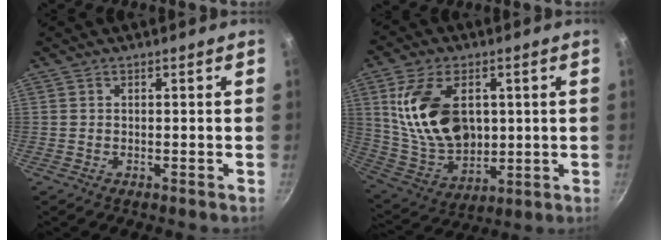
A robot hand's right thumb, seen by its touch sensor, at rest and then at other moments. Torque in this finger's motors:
{"motor_torque": [-0.69, 1.23, 1.47, 0.64, 0.20]}